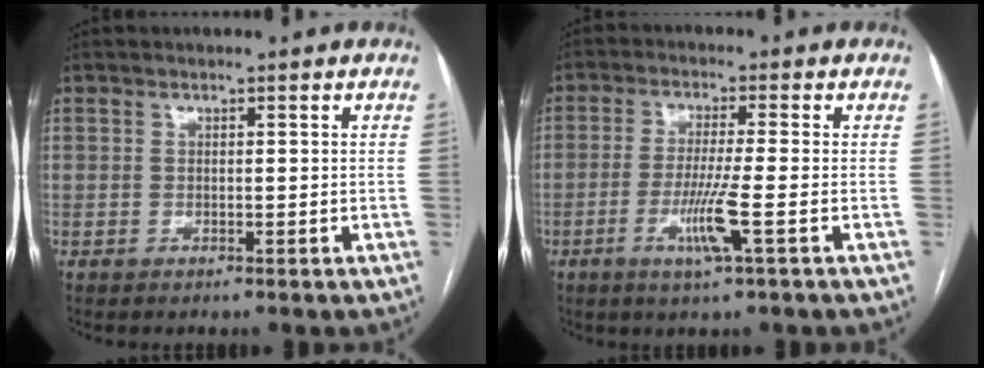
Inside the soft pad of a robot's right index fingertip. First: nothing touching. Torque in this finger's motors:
{"motor_torque": [-0.01, -0.05, 0.13, 0.09]}